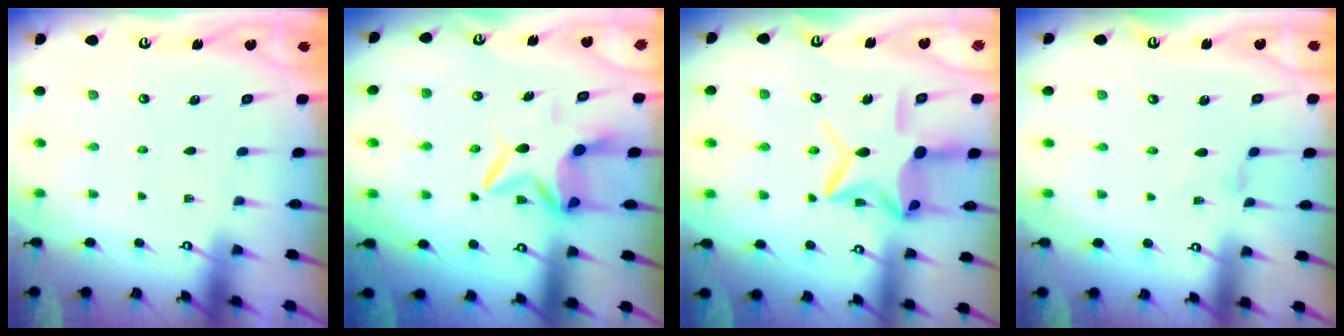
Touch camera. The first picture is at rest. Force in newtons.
{"total": 7.4, "press": 7.3, "slide": 0.9}
{"total": 15.0, "press": 15.0, "slide": 1.2}
{"total": 0.7, "press": 0.6, "slide": 0.3}